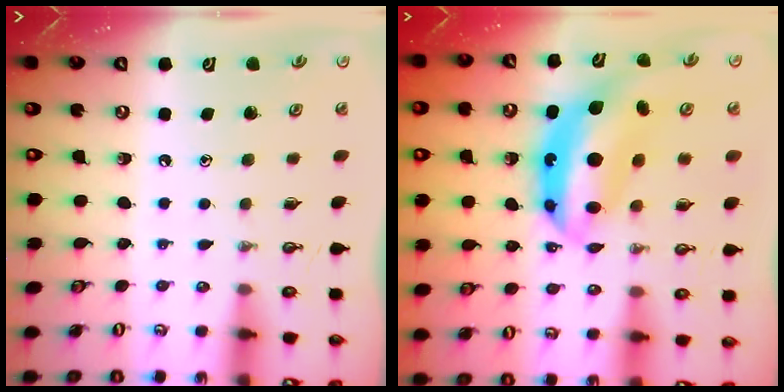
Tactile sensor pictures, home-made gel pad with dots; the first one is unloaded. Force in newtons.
{"total": 12.7, "press": 12.6, "slide": 0.9}